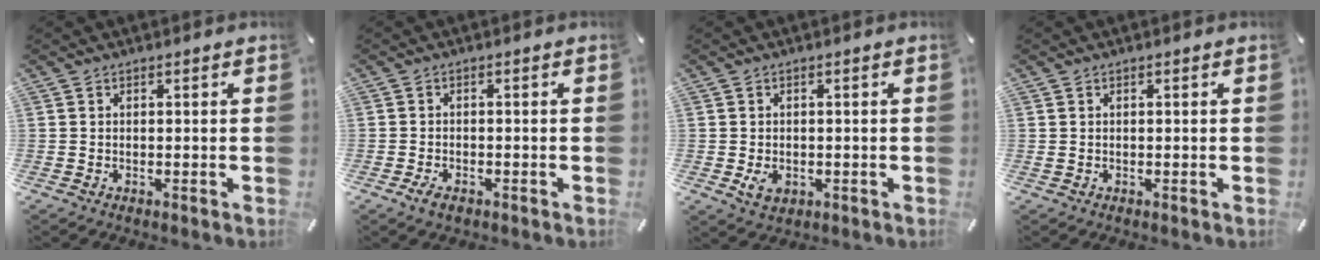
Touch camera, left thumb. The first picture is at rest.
{"total": 2.3, "force": [-1.3, 1.3, 1.5], "torque": [-0.033, 0.001, -0.026]}
{"total": 3.5, "force": [-0.7, 2.7, 2.1], "torque": [-0.042, -0.004, -0.014]}
{"total": 0.0}